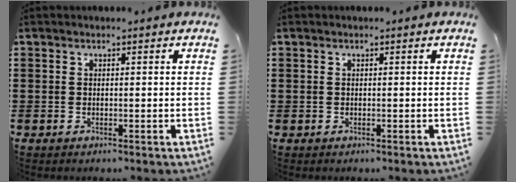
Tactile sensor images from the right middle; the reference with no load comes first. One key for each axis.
{"total": 0.0}